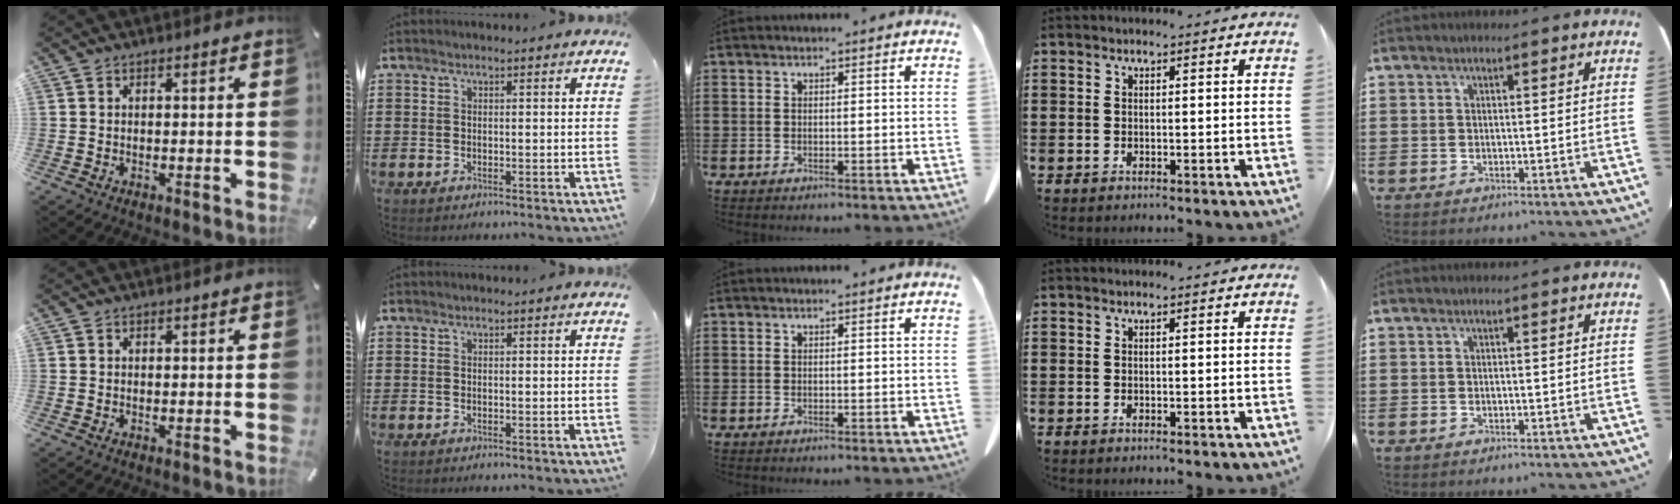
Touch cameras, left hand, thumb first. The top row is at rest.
{}